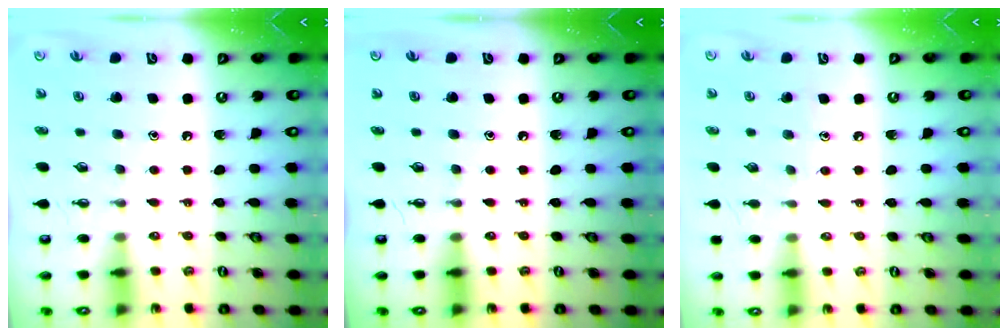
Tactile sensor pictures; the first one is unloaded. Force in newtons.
{"total": 0.0}
{"total": 3.6, "press": 3.5, "slide": 0.3}